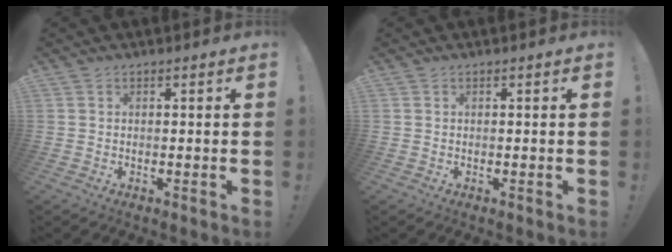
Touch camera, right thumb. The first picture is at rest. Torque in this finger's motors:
{"motor_torque": [0.00, 0.00, 0.00, 0.00, 0.00]}